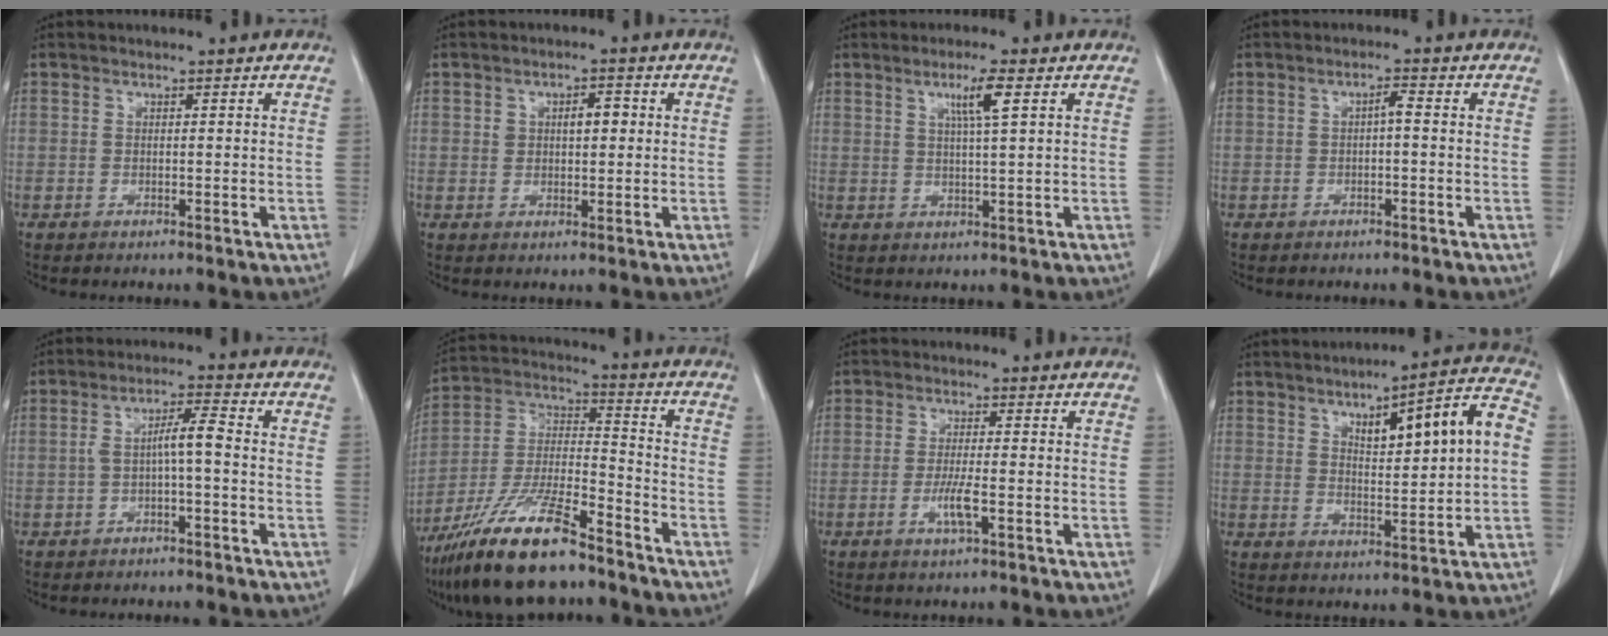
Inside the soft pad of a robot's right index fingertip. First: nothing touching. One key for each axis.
{"total": 3.5, "fx": 0.8, "fy": 1.8, "fz": 3.0, "tx": -0.049, "ty": 0.011, "tz": 0.016}
{"total": 4.3, "fx": 1.8, "fy": -0.5, "fz": 3.9, "tx": -0.073, "ty": -0.002, "tz": 0.033}
{"total": 1.6, "fx": -0.2, "fy": 0.3, "fz": 1.6, "tx": -0.028, "ty": 0.005, "tz": -0.003}
{"total": 4.4, "fx": -0.9, "fy": 0.5, "fz": 4.2, "tx": -0.076, "ty": 0.018, "tz": -0.011}
{"total": 17.3, "fx": -12.9, "fy": 3.0, "fz": 11.1, "tx": -0.240, "ty": -0.020, "tz": -0.236}
{"total": 3.8, "fx": -1.4, "fy": 0.2, "fz": 3.5, "tx": -0.070, "ty": -0.005, "tz": -0.027}
{"total": 11.7, "fx": 2.6, "fy": 1.7, "fz": 11.3, "tx": -0.163, "ty": 0.026, "tz": 0.040}